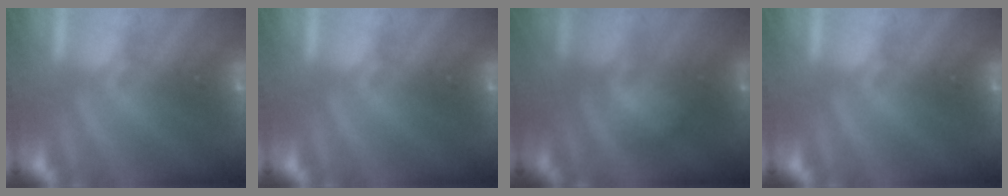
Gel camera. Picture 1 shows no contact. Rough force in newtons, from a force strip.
{"total": 0.0}
{"total": 1.9}
{"total": 0.0}